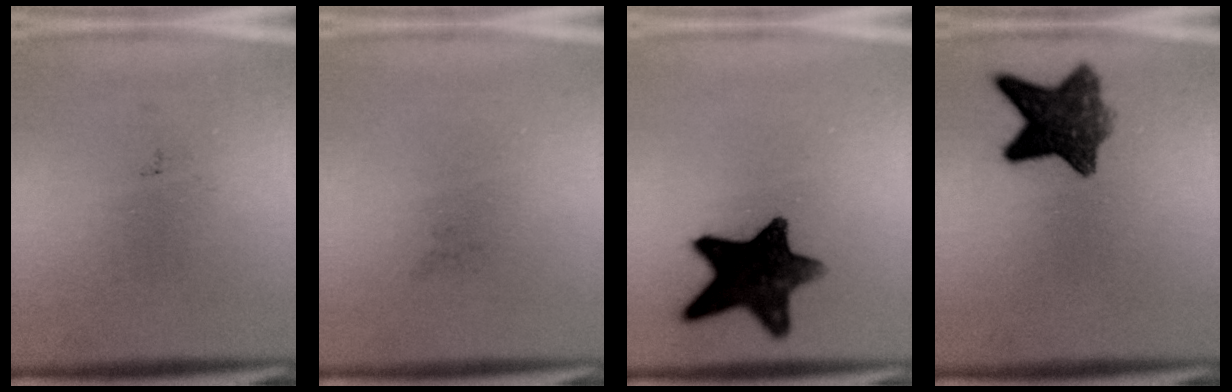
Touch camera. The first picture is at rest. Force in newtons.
{"total": 0.0}
{"total": 13.5}
{"total": 8.9}